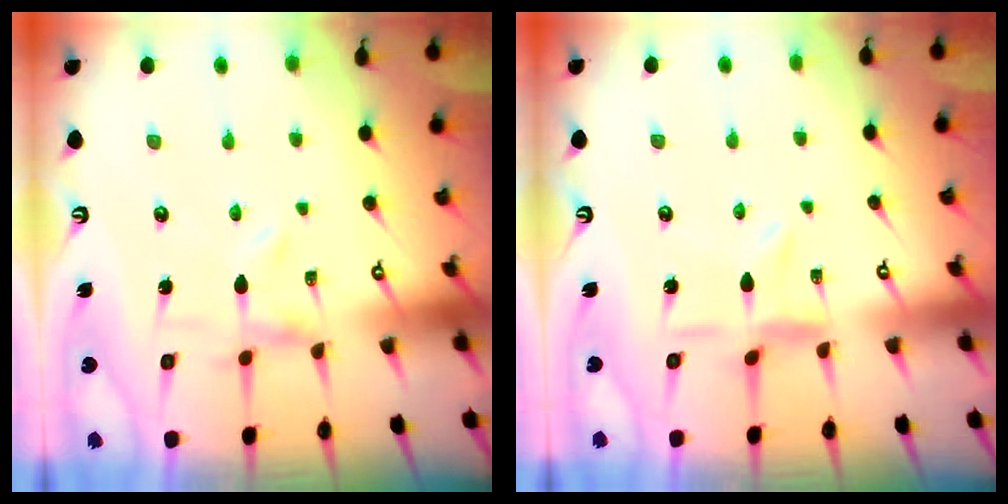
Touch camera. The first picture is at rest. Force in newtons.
{"total": 3.6, "press": 3.6, "slide": 0.3}